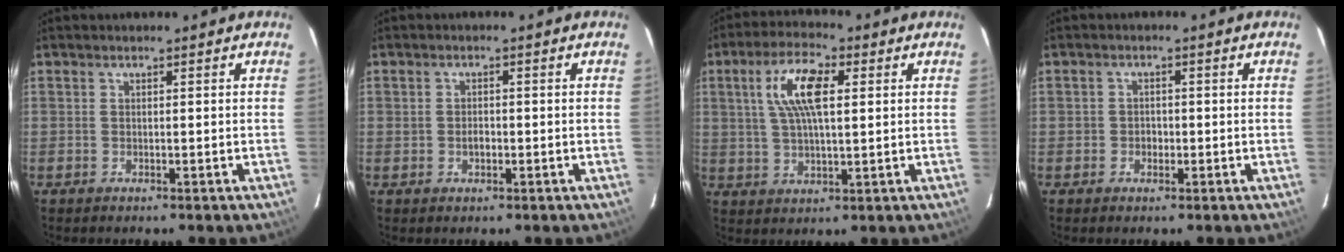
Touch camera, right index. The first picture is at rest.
{"total": 1.8, "force": [-0.4, 1.2, 1.2], "torque": [-0.023, 0.003, -0.007]}
{"total": 9.6, "force": [2.5, 3.5, 8.6], "torque": [-0.165, 0.017, 0.046]}
{"total": 2.1, "force": [-0.6, 1.9, 0.6], "torque": [-0.011, 0.004, -0.009]}